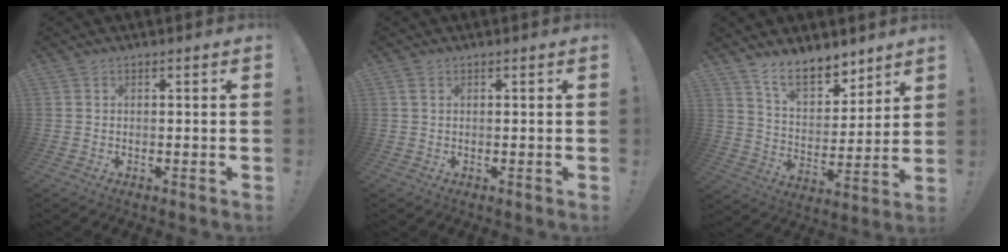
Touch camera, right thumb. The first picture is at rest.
{"total": 0.8, "force": [0.5, 0.4, 0.6], "torque": [-0.004, -0.001, 0.007]}
{"total": 12.0, "force": [9.6, 5.3, 5.0], "torque": [-0.076, -0.068, 0.179]}